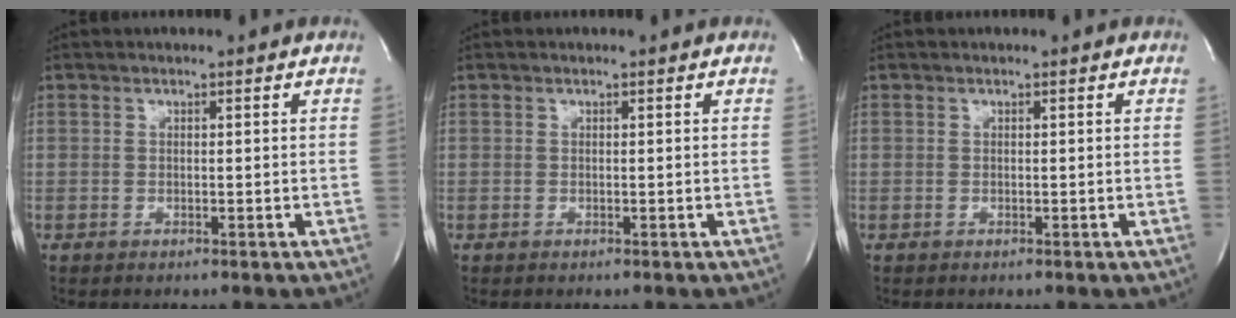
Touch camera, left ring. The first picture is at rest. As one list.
[{"total": 0.0}, {"total": 0.0}]